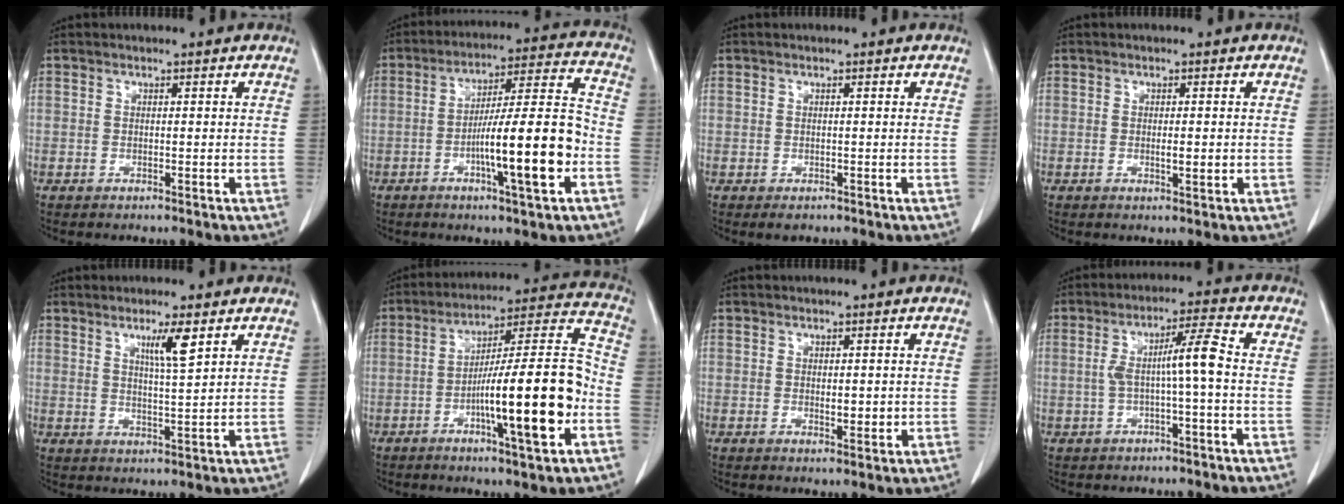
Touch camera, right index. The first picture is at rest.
{"total": 14.9, "force": [-4.5, 0.8, 14.2], "torque": [-0.230, 0.009, -0.071]}
{"total": 1.2, "force": [-0.6, 0.8, 0.5], "torque": [-0.006, 0.001, -0.003]}
{"total": 1.9, "force": [-0.1, 0.5, 1.9], "torque": [-0.030, -0.003, 0.000]}
{"total": 4.7, "force": [2.6, -0.1, 3.9], "torque": [-0.067, -0.007, 0.046]}
{"total": 17.8, "force": [-5.4, 1.2, 16.9], "torque": [-0.267, 0.011, -0.081]}
{"total": 2.3, "force": [0.0, 1.2, 1.9], "torque": [-0.028, -0.004, 0.005]}
{"total": 6.2, "force": [-0.4, 0.0, 6.2], "torque": [-0.112, 0.021, -0.005]}